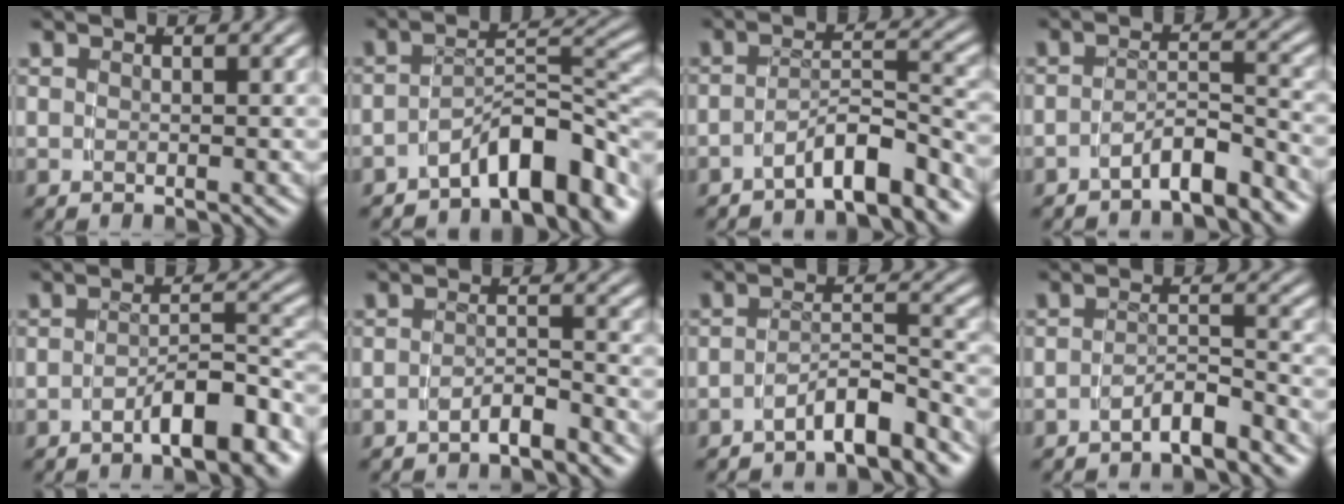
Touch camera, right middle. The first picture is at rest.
{"total": 7.9, "force": [-4.8, 3.0, 5.5], "torque": [-0.062, -0.006, -0.068]}
{"total": 5.7, "force": [-4.7, 1.6, 2.9], "torque": [-0.022, -0.001, -0.071]}
{"total": 4.8, "force": [-4.3, 1.1, 1.7], "torque": [-0.008, -0.006, -0.068]}
{"total": 5.5, "force": [-3.8, 1.4, 3.7], "torque": [-0.032, 0.001, -0.056]}
{"total": 2.7, "force": [-2.6, 0.5, 0.7], "torque": [0.002, -0.002, -0.046]}
{"total": 5.4, "force": [-4.8, 1.4, 2.1], "torque": [-0.010, -0.005, -0.074]}
{"total": 3.6, "force": [-3.4, 0.7, 1.1], "torque": [-0.003, -0.004, -0.057]}